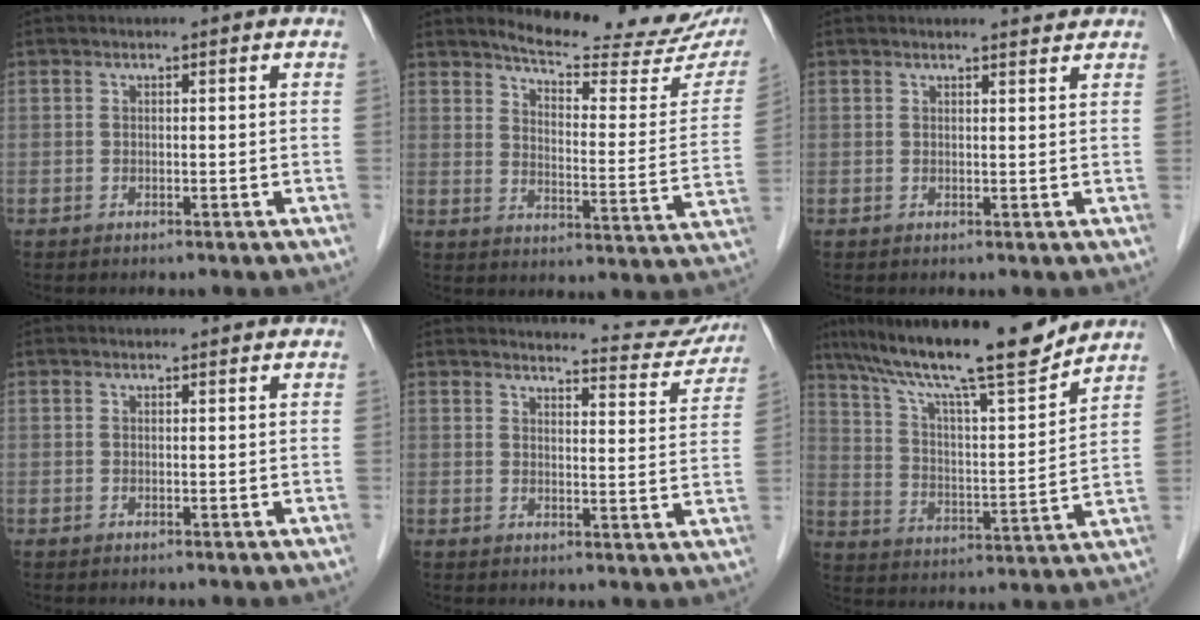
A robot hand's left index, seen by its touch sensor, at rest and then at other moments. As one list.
[{"total": 19.3, "force": [17.2, 3.0, 8.3], "torque": [-0.107, -0.062, 0.208]}, {"total": 1.6, "force": [1.6, -0.1, -0.1], "torque": [-0.008, -0.005, 0.022]}, {"total": 3.2, "force": [3.1, 0.5, 0.7], "torque": [-0.011, 0.023, 0.037]}, {"total": 12.7, "force": [12.4, 1.7, 1.8], "torque": [-0.006, -0.042, 0.129]}, {"total": 19.2, "force": [16.2, 1.3, 10.3], "torque": [-0.176, 0.010, 0.265]}]